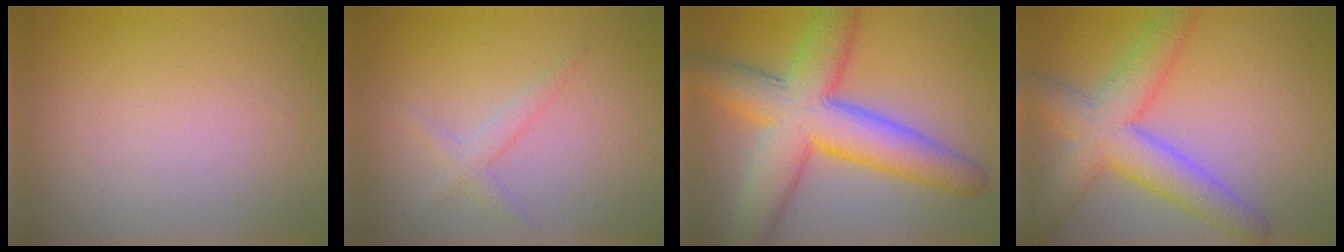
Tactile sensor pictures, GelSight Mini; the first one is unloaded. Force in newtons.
{"total": 1.3, "press": 1.3, "slide": 0.1}
{"total": 10.1, "press": 10.1, "slide": 0.2}
{"total": 6.7, "press": 6.7, "slide": 0.1}